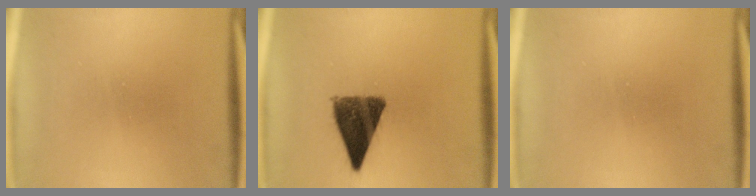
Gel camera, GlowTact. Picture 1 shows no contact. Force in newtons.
{"total": 10.3}
{"total": 0.0}